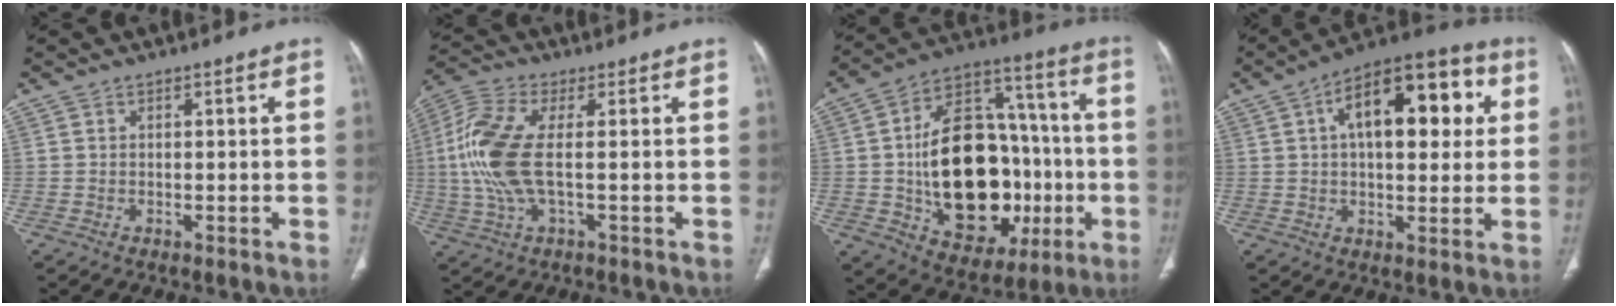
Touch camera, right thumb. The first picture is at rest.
{"total": 12.2, "force": [0.1, 4.4, 11.4], "torque": [-0.284, 0.010, -0.003]}
{"total": 29.6, "force": [-4.1, 18.8, 22.5], "torque": [-0.332, 0.029, -0.041]}
{"total": 19.1, "force": [4.9, 9.6, 15.7], "torque": [-0.191, 0.022, 0.063]}